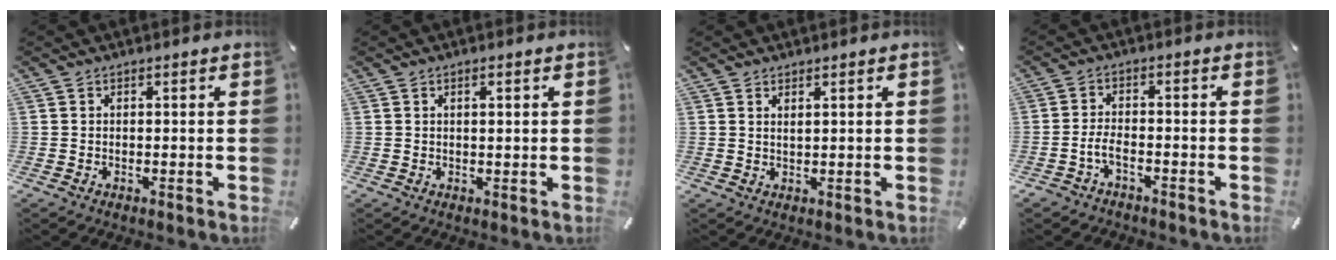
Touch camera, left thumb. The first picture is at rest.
{"total": 1.0, "force": [0.3, 0.2, 1.0], "torque": [-0.021, 0.001, 0.005]}
{"total": 1.2, "force": [0.9, 0.1, 0.8], "torque": [-0.016, -0.002, 0.016]}
{"total": 4.2, "force": [-2.4, 2.3, 2.6], "torque": [-0.065, 0.009, -0.048]}